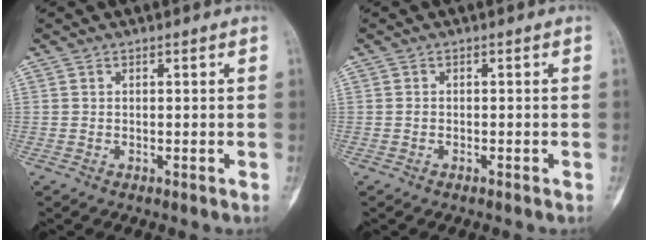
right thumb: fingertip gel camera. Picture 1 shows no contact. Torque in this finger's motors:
{"motor_torque": [0.04, -0.04, -0.10, -0.04, -0.02]}